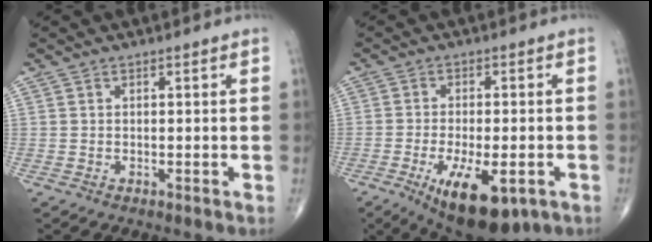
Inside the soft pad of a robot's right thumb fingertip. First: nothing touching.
{"total": 13.5, "force": [-5.7, 5.6, 10.9], "torque": [-0.169, -0.004, -0.076]}